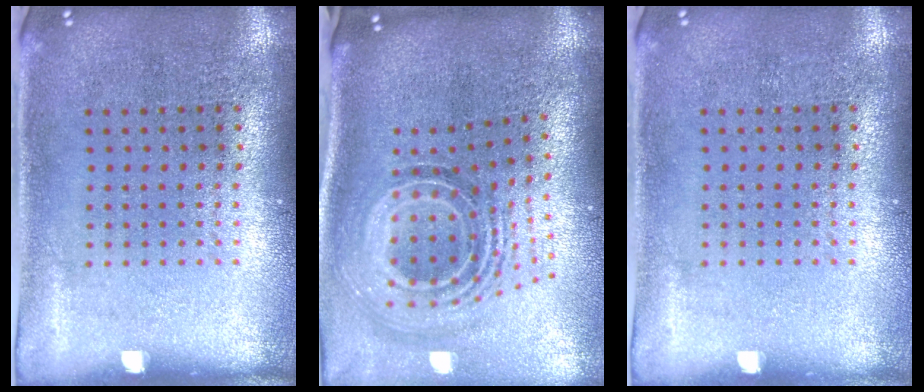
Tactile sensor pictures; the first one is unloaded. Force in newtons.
{"total": 2.1, "press": 1.5, "slide": 1.5}
{"total": 0.0}